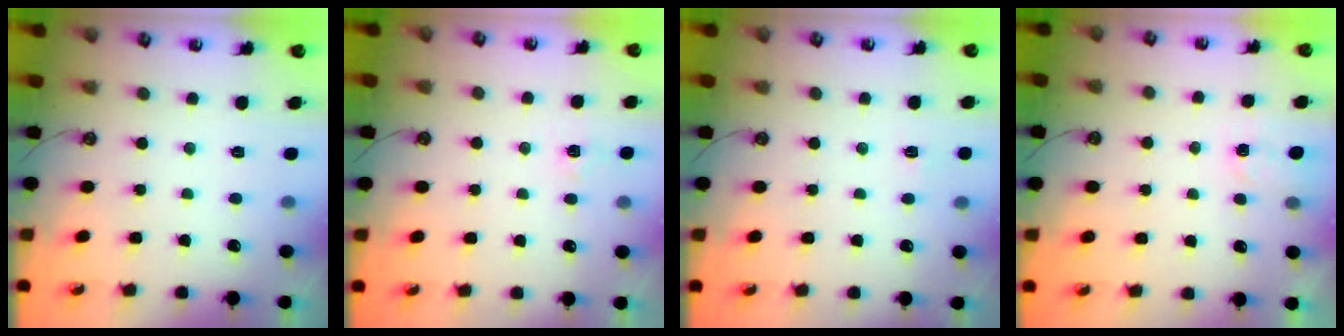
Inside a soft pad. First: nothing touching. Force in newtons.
{"total": 4.3, "press": 4.2, "slide": 0.7}
{"total": 4.0, "press": 4.0, "slide": 0.4}
{"total": 1.8, "press": 1.8, "slide": 0.3}